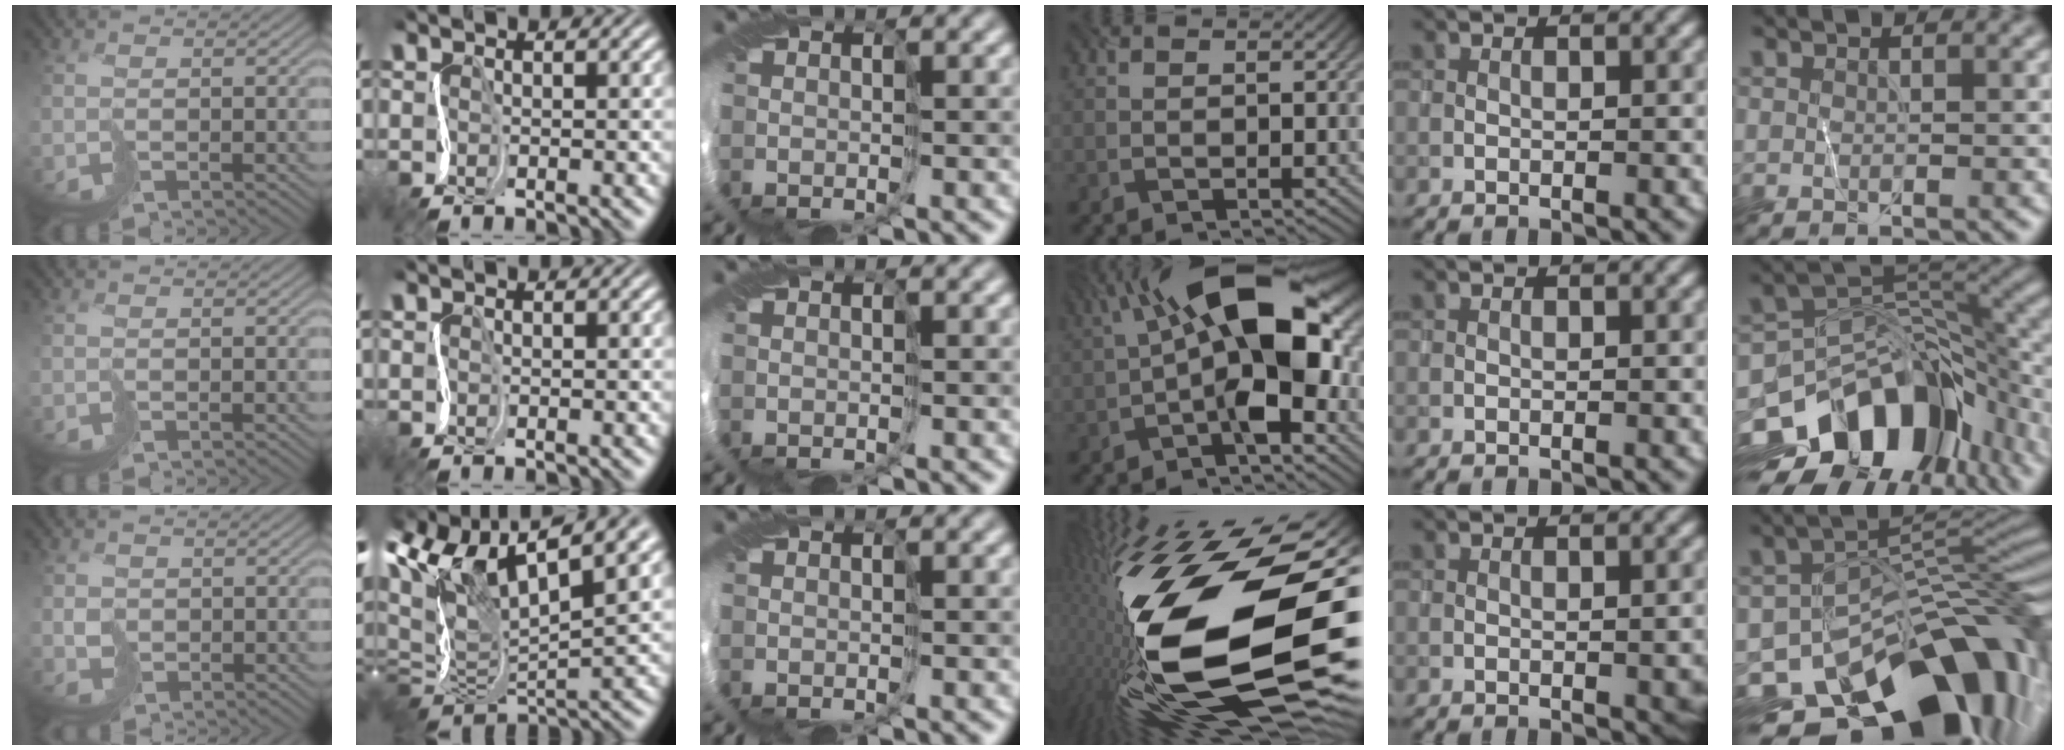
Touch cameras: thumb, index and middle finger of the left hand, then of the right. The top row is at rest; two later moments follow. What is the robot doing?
{"motion": "cut", "object": "paper"}